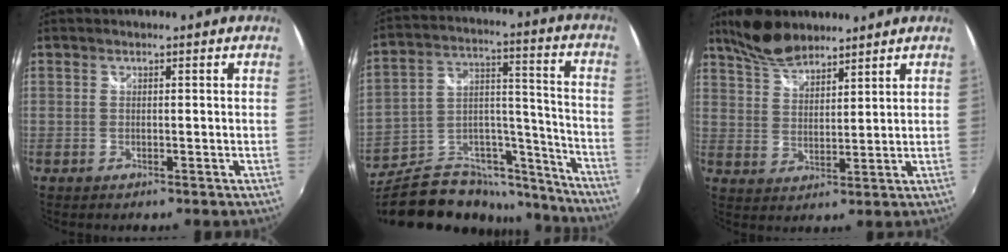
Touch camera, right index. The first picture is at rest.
{"total": 26.3, "force": [-20.5, 12.0, 11.2], "torque": [-0.194, 0.053, -0.293]}
{"total": 8.4, "force": [7.0, 3.0, 3.6], "torque": [-0.070, 0.017, 0.133]}